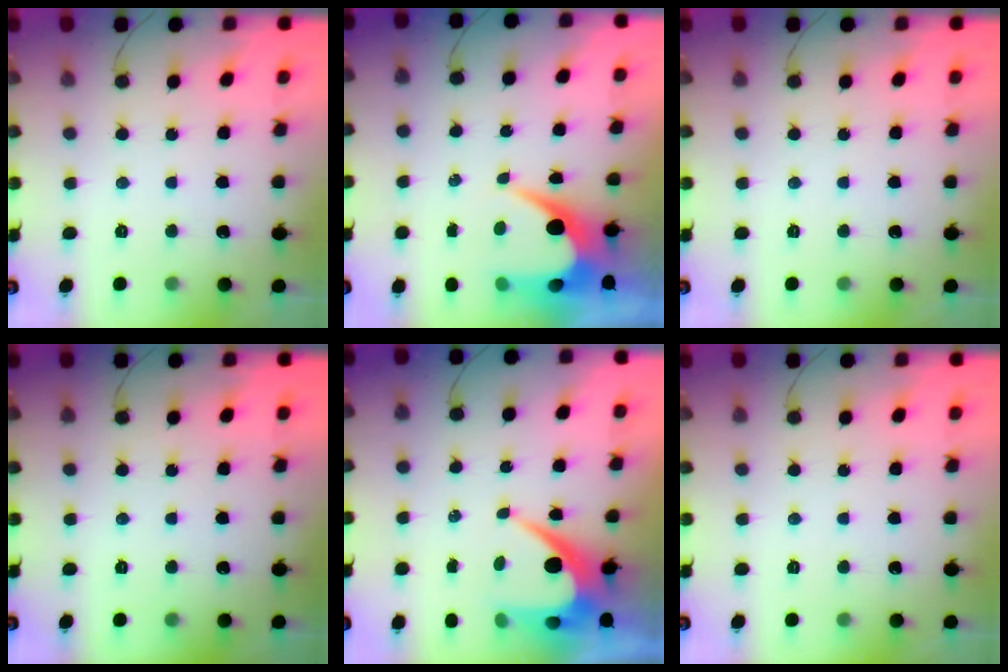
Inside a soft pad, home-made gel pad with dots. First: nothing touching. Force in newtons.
{"total": 8.3, "press": 8.3, "slide": 0.7}
{"total": 0.0}
{"total": 0.0}
{"total": 9.4, "press": 9.4, "slide": 0.8}
{"total": 0.0}